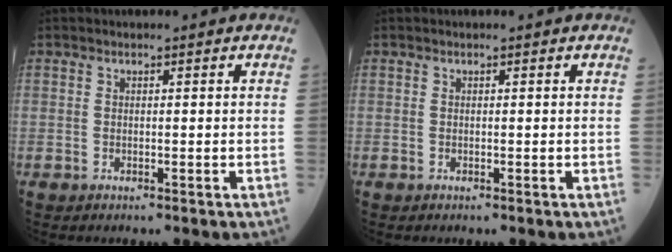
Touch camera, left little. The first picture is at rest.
{"total": 0.0}